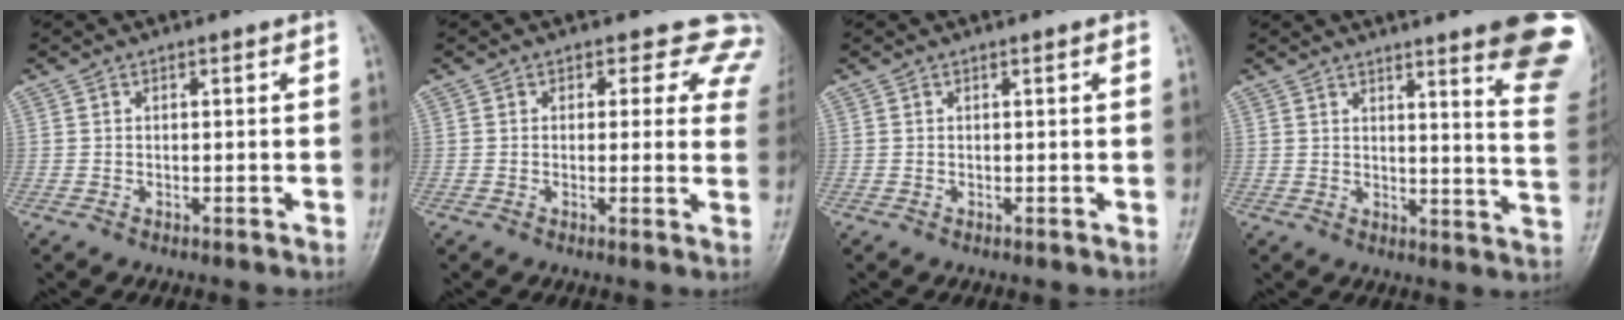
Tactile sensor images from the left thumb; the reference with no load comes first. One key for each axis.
{"total": 8.3, "fx": 6.5, "fy": 4.8, "fz": 1.9, "tx": 0.037, "ty": -0.023, "tz": 0.041}
{"total": 0.5, "fx": 0.2, "fy": 0.0, "fz": 0.5, "tx": -0.009, "ty": 0.001, "tz": 0.002}
{"total": 16.5, "fx": 11.4, "fy": 1.3, "fz": 11.9, "tx": -0.119, "ty": -0.077, "tz": 0.125}